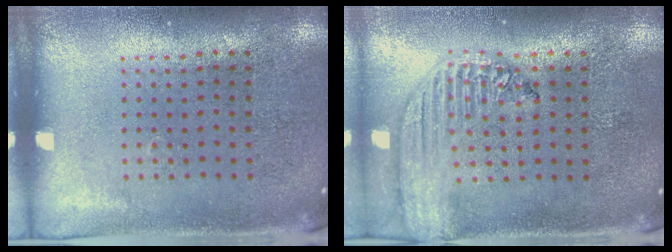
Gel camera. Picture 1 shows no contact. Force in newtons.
{"total": 2.3, "press": 1.9, "slide": 1.2}